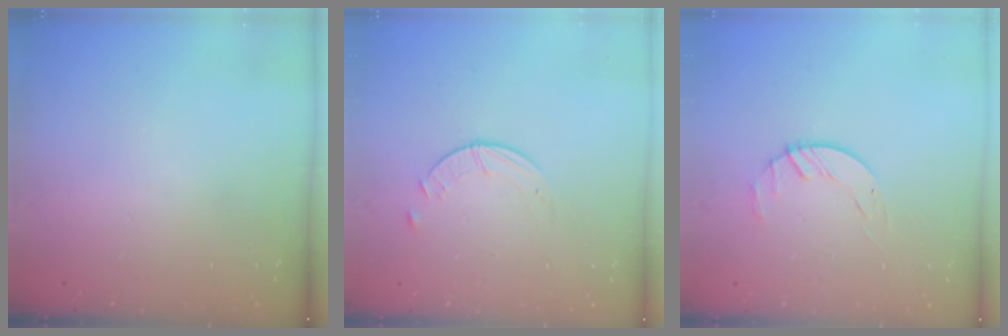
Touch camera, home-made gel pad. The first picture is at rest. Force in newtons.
{"total": 3.0, "press": 3.0, "slide": 0.4}
{"total": 1.8, "press": 1.7, "slide": 0.3}